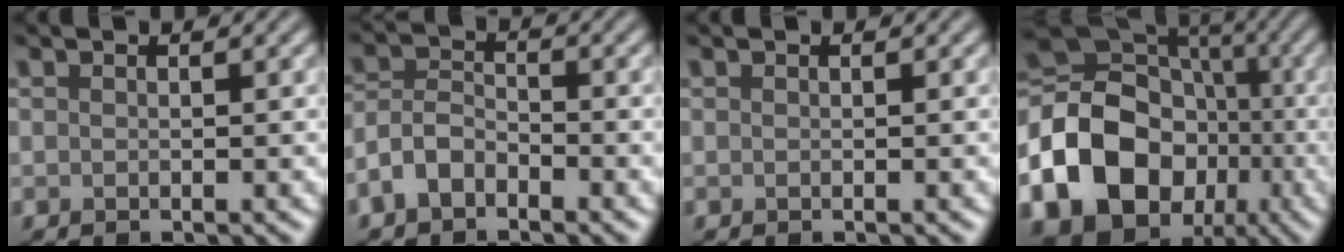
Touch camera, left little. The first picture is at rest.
{"total": 3.1, "force": [-2.1, 1.6, 1.6], "torque": [-0.032, 0.007, -0.050]}
{"total": 0.0}
{"total": 21.4, "force": [-6.7, 17.8, 9.7], "torque": [-0.200, -0.021, -0.139]}